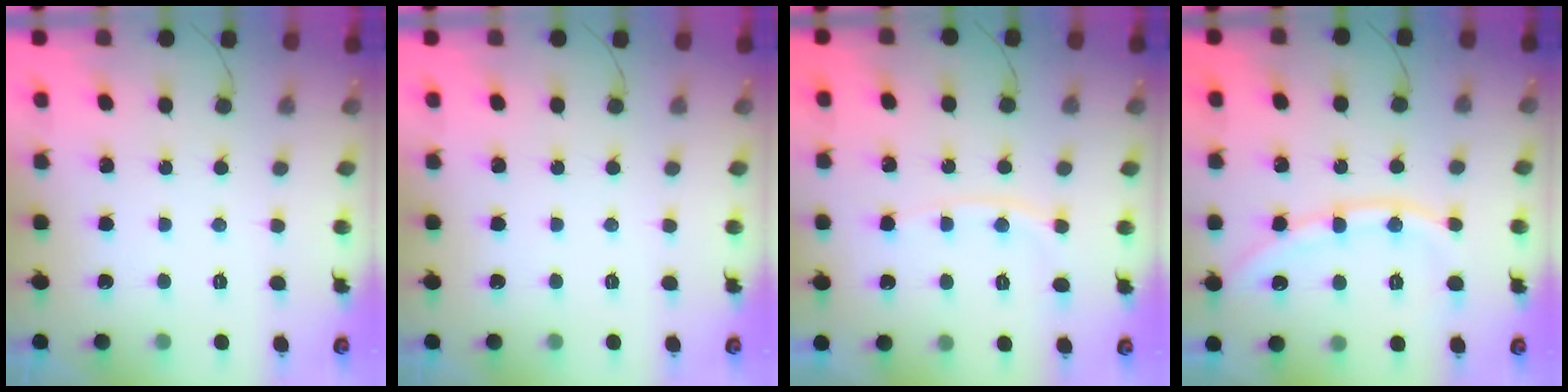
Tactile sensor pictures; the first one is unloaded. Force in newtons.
{"total": 0.0}
{"total": 6.2, "press": 6.1, "slide": 1.0}
{"total": 9.7, "press": 9.6, "slide": 1.4}